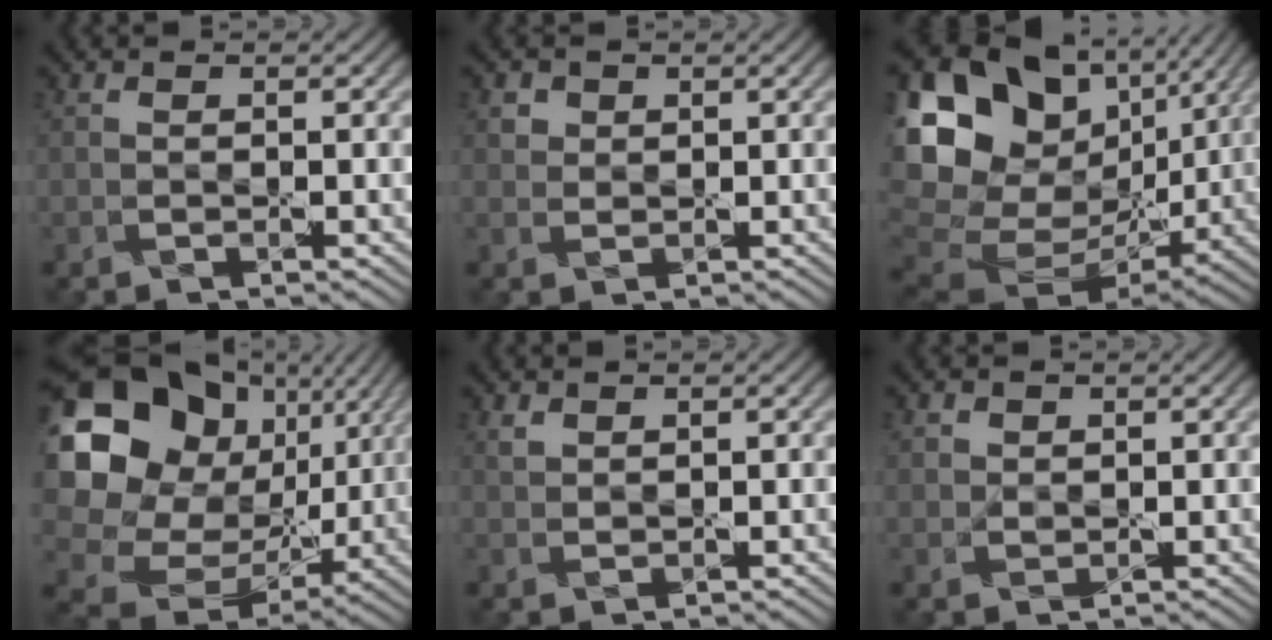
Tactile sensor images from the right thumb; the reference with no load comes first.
{"total": 1.6, "force": [1.0, 1.2, -0.3], "torque": [0.004, -0.001, 0.016]}
{"total": 18.8, "force": [5.3, 14.6, 10.6], "torque": [-0.243, -0.003, 0.130]}
{"total": 22.1, "force": [6.0, 18.7, 10.2], "torque": [-0.297, 0.013, 0.135]}
{"total": 1.0, "force": [0.9, 0.3, -0.2], "torque": [-0.006, 0.002, 0.021]}
{"total": 1.5, "force": [1.0, 1.1, -0.4], "torque": [0.005, 0.001, 0.020]}